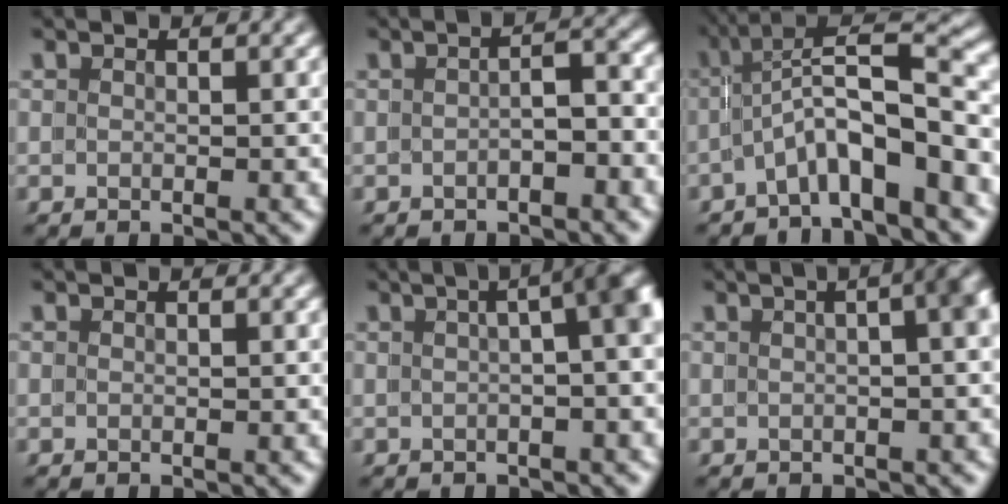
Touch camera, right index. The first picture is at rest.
{"total": 2.3, "force": [-1.3, 0.7, 1.7], "torque": [-0.021, -0.003, -0.020]}
{"total": 7.2, "force": [-1.2, 2.4, 6.7], "torque": [-0.090, 0.004, -0.019]}
{"total": 0.0}
{"total": 7.0, "force": [0.6, 2.2, 6.6], "torque": [-0.047, 0.031, 0.000]}
{"total": 7.1, "force": [0.9, 2.9, 6.4], "torque": [-0.038, 0.049, -0.005]}